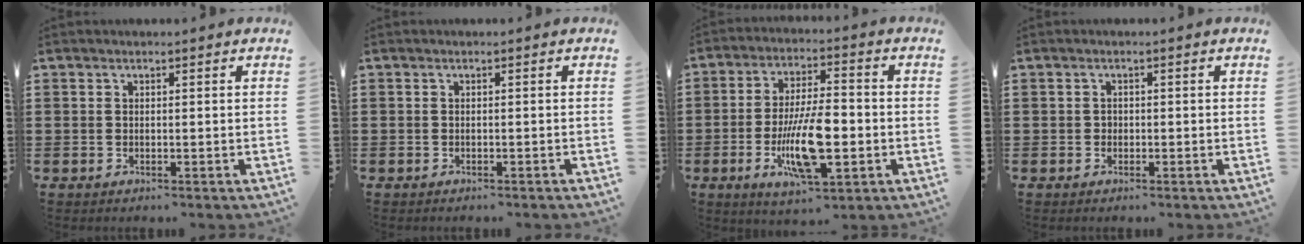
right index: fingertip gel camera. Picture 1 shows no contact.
{"total": 0.5, "force": [-0.5, 0.1, 0.0], "torque": [-0.001, -0.001, -0.011]}
{"total": 12.2, "force": [-3.0, 4.2, 11.0], "torque": [-0.208, -0.010, -0.052]}
{"total": 0.8, "force": [-0.2, 0.7, 0.2], "torque": [-0.007, 0.002, -0.004]}